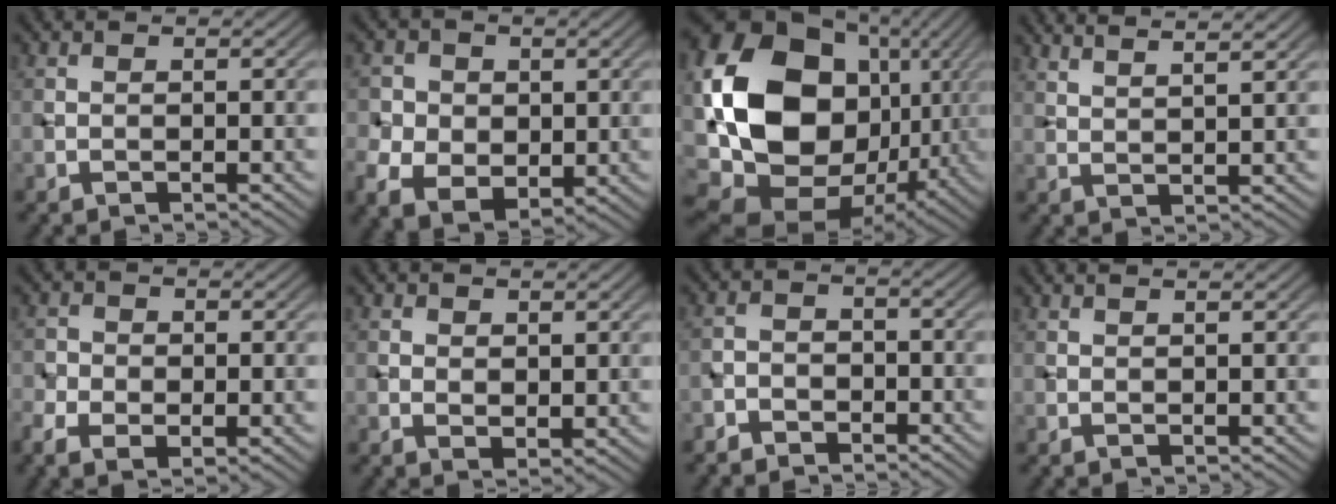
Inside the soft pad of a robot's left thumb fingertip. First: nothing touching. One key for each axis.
{"total": 7.7, "fx": 0.1, "fy": 6.5, "fz": 4.1, "tx": -0.110, "ty": -0.010, "tz": 0.001}
{"total": 20.9, "fx": 1.8, "fy": 16.0, "fz": 13.3, "tx": -0.311, "ty": -0.022, "tz": 0.056}
{"total": 5.6, "fx": 4.4, "fy": 1.0, "fz": 3.3, "tx": -0.034, "ty": 0.011, "tz": 0.058}
{"total": 5.4, "fx": -1.9, "fy": 3.5, "fz": 3.6, "tx": -0.074, "ty": -0.016, "tz": -0.034}
{"total": 2.1, "fx": 1.1, "fy": 1.3, "fz": 1.2, "tx": -0.022, "ty": -0.007, "tz": 0.023}
{"total": 3.4, "fx": -2.8, "fy": 1.9, "fz": 0.8, "tx": -0.005, "ty": 0.004, "tz": -0.061}
{"total": 1.0, "fx": 0.9, "fy": 0.0, "fz": 0.5, "tx": -0.011, "ty": -0.002, "tz": 0.013}